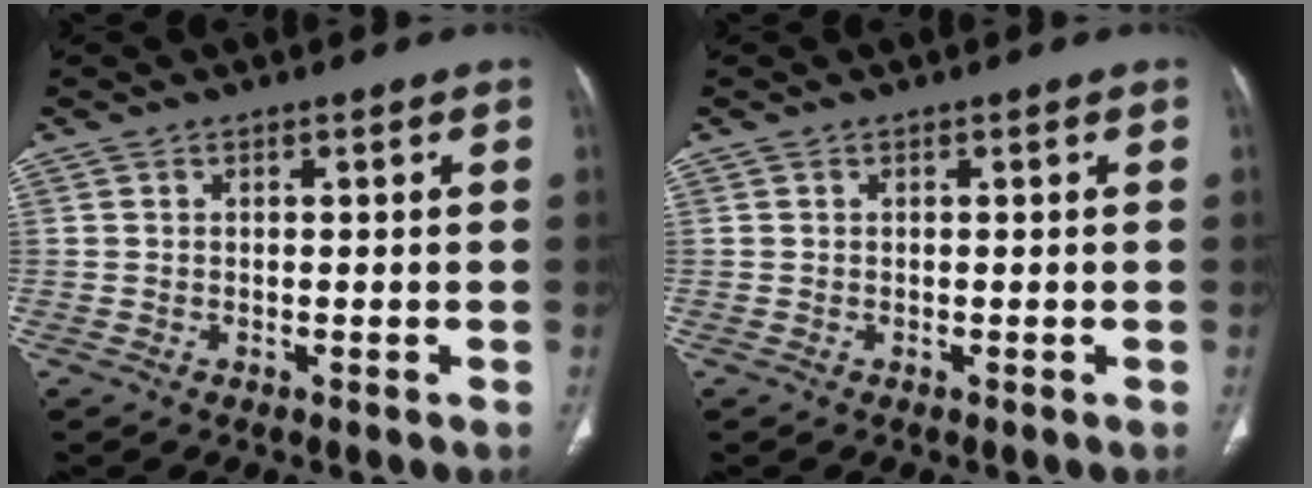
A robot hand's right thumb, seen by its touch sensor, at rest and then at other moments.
{"total": 0.0}